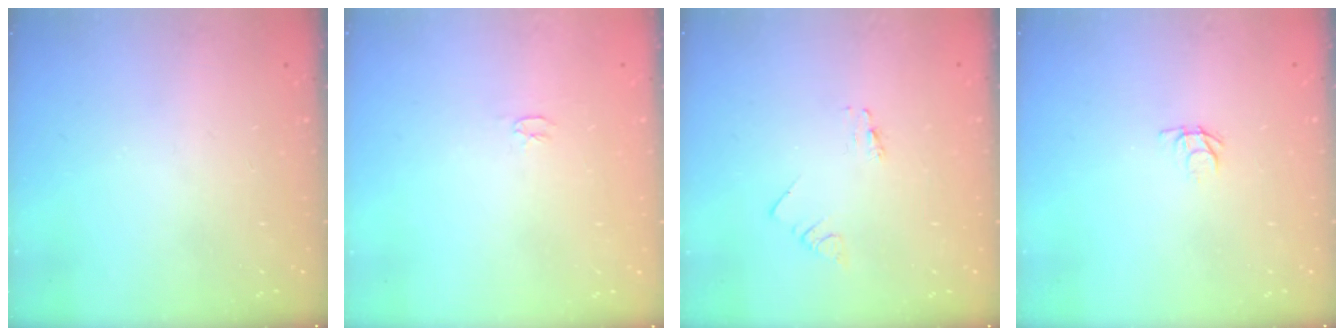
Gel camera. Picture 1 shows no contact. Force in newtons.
{"total": 2.5, "press": 2.5, "slide": 0.3}
{"total": 0.0}
{"total": 2.7, "press": 2.7, "slide": 0.3}